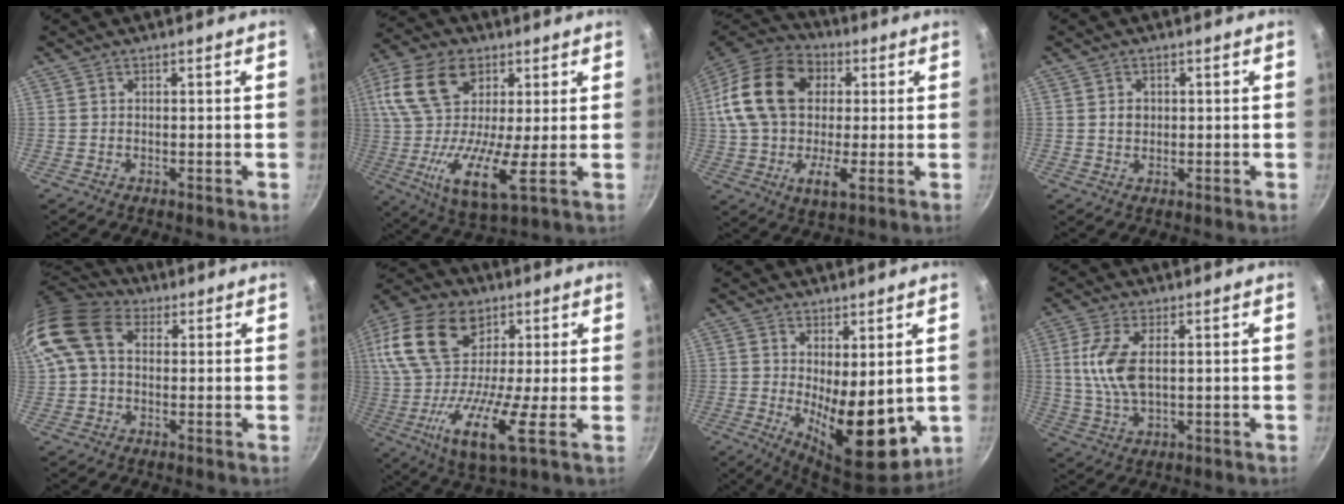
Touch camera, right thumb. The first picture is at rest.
{"total": 18.8, "force": [4.5, 9.4, 15.6], "torque": [-0.290, -0.015, 0.063]}
{"total": 22.5, "force": [3.9, 15.1, 16.2], "torque": [-0.292, 0.025, 0.052]}
{"total": 2.2, "force": [0.3, 1.9, 1.2], "torque": [-0.011, 0.003, 0.004]}
{"total": 14.3, "force": [3.0, 10.1, 9.7], "torque": [-0.190, 0.026, 0.039]}
{"total": 22.8, "force": [4.7, 11.7, 19.0], "torque": [-0.368, -0.002, 0.058]}
{"total": 12.9, "force": [0.0, 5.4, 11.7], "torque": [-0.145, -0.028, 0.015]}
{"total": 8.8, "force": [1.5, 4.3, 7.6], "torque": [-0.156, -0.001, 0.030]}